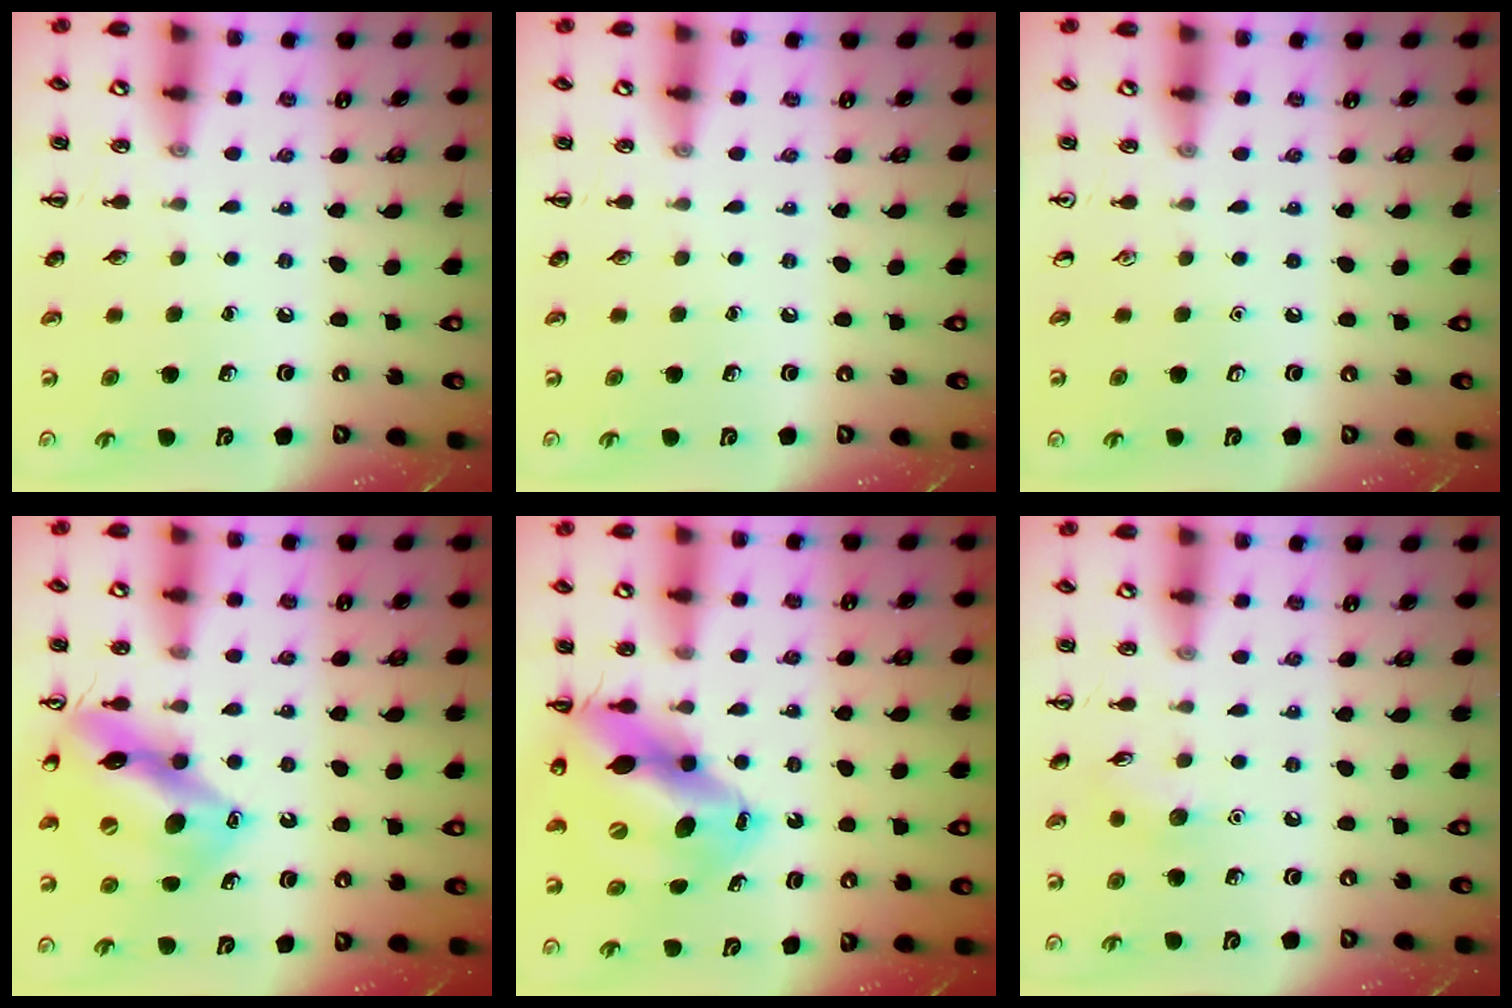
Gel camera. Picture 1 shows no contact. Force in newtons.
{"total": 0.0}
{"total": 0.0}
{"total": 16.6, "press": 16.3, "slide": 3.1}
{"total": 16.7, "press": 16.0, "slide": 5.0}
{"total": 6.1, "press": 5.9, "slide": 1.6}